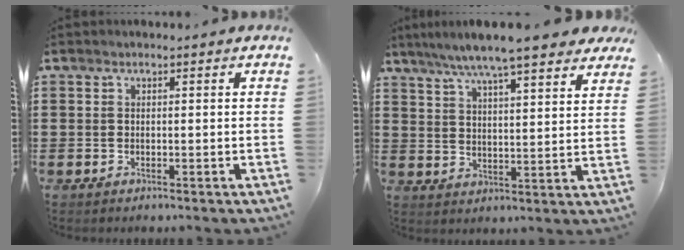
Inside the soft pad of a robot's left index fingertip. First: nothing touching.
{"total": 7.2, "force": [6.2, 0.0, 3.6], "torque": [-0.095, -0.024, 0.106]}